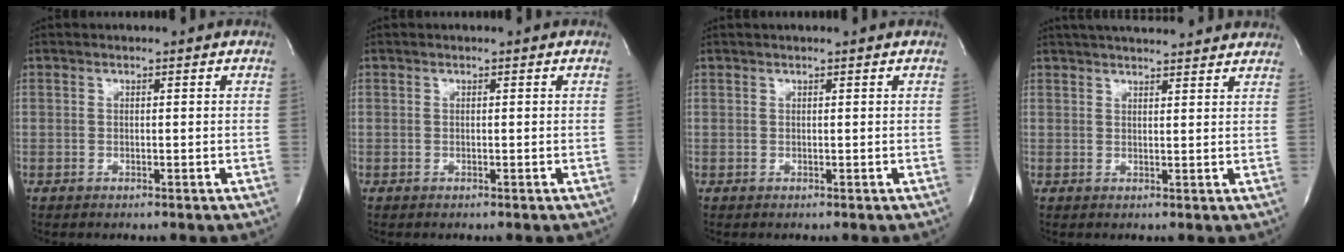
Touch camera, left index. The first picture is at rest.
{"total": 0.0}
{"total": 1.8, "force": [1.6, -0.2, 0.7], "torque": [-0.013, 0.018, 0.023]}
{"total": 14.2, "force": [12.9, 2.0, 5.6], "torque": [-0.085, 0.039, 0.168]}